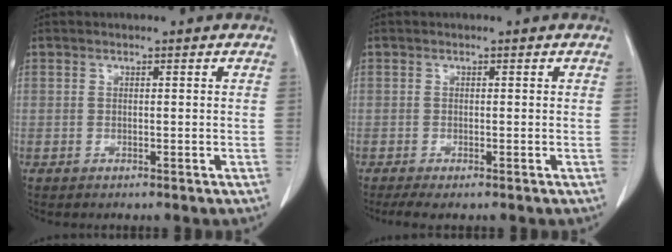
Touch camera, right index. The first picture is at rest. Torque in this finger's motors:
{"motor_torque": [0.00, -0.02, 0.07, 0.03]}